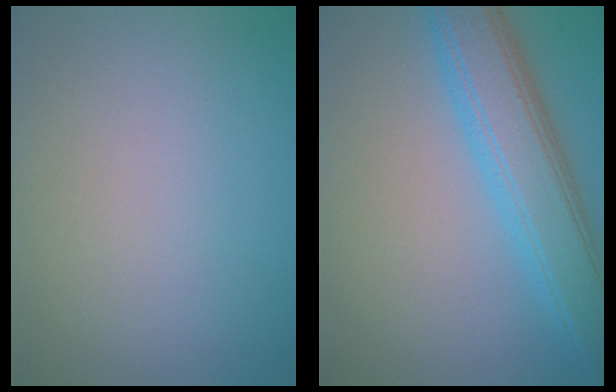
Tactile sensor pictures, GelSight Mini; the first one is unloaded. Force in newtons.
{"total": 6.9, "press": 6.9, "slide": 0.1}